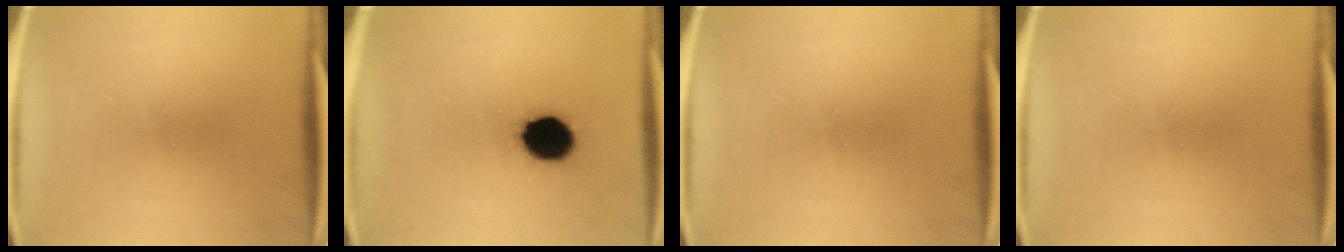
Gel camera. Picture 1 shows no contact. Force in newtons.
{"total": 12.8}
{"total": 0.0}
{"total": 0.0}